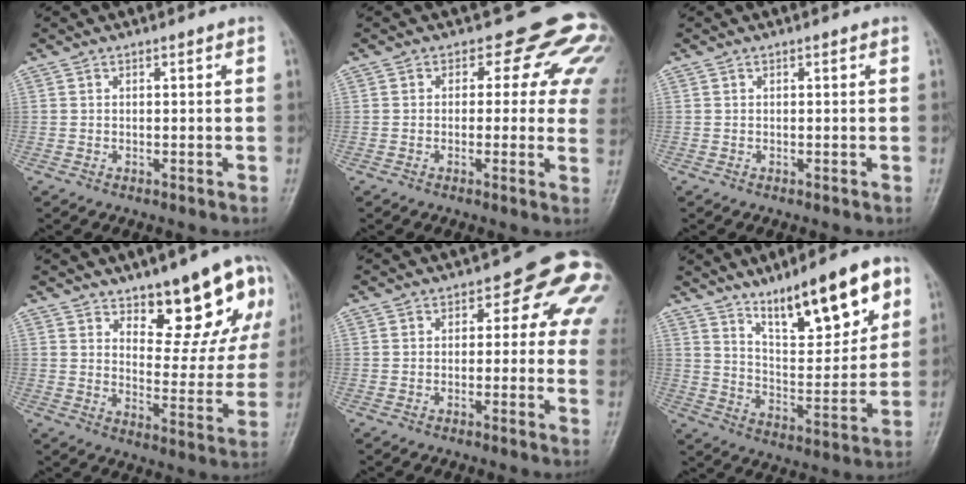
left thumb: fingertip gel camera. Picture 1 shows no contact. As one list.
[{"total": 10.7, "force": [4.8, 7.0, 6.7], "torque": [-0.024, -0.010, 0.030]}, {"total": 0.0}, {"total": 14.9, "force": [8.9, 5.9, 10.4], "torque": [-0.080, -0.060, 0.131]}, {"total": 10.4, "force": [2.3, 6.1, 8.1], "torque": [-0.043, 0.008, 0.010]}, {"total": 18.1, "force": [10.4, 5.9, 13.7], "torque": [-0.169, -0.046, 0.174]}]